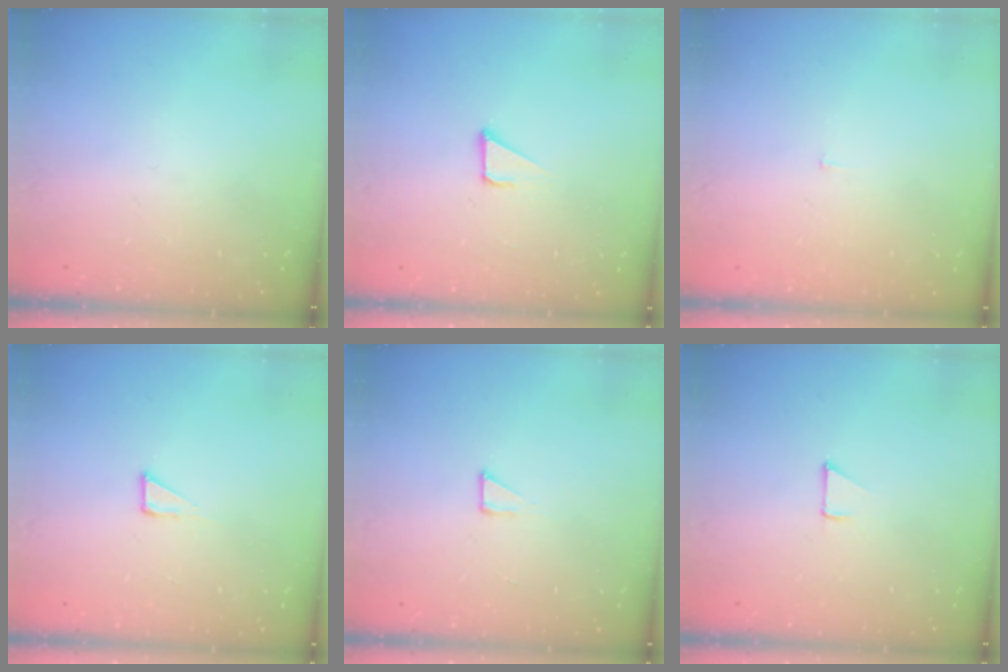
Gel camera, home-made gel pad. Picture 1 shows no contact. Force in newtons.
{"total": 2.1, "press": 2.1, "slide": 0.1}
{"total": 1.9, "press": 1.9, "slide": 0.1}
{"total": 2.3, "press": 2.3, "slide": 0.1}
{"total": 3.6, "press": 3.6, "slide": 0.4}
{"total": 4.5, "press": 4.5, "slide": 0.3}